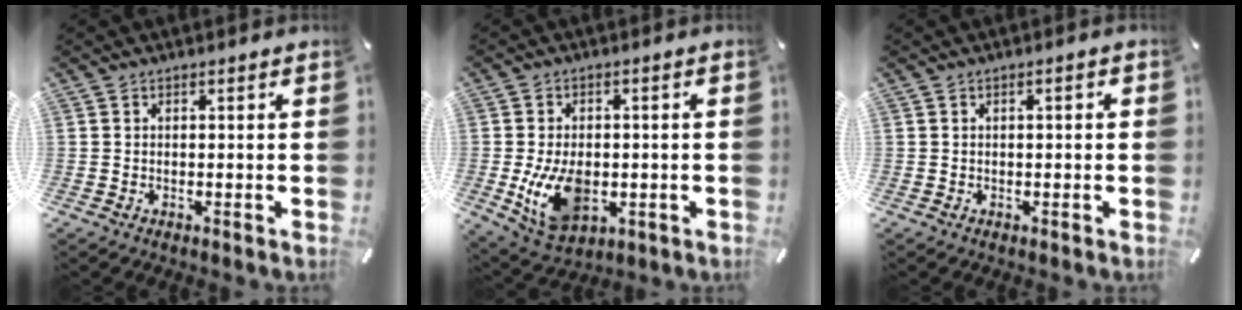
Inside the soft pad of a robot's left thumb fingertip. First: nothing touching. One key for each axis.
{"total": 11.7, "fx": -2.0, "fy": 7.9, "fz": 8.3, "tx": -0.169, "ty": -0.003, "tz": -0.032}
{"total": 1.3, "fx": -0.2, "fy": 0.4, "fz": 1.2, "tx": -0.020, "ty": 0.003, "tz": -0.005}